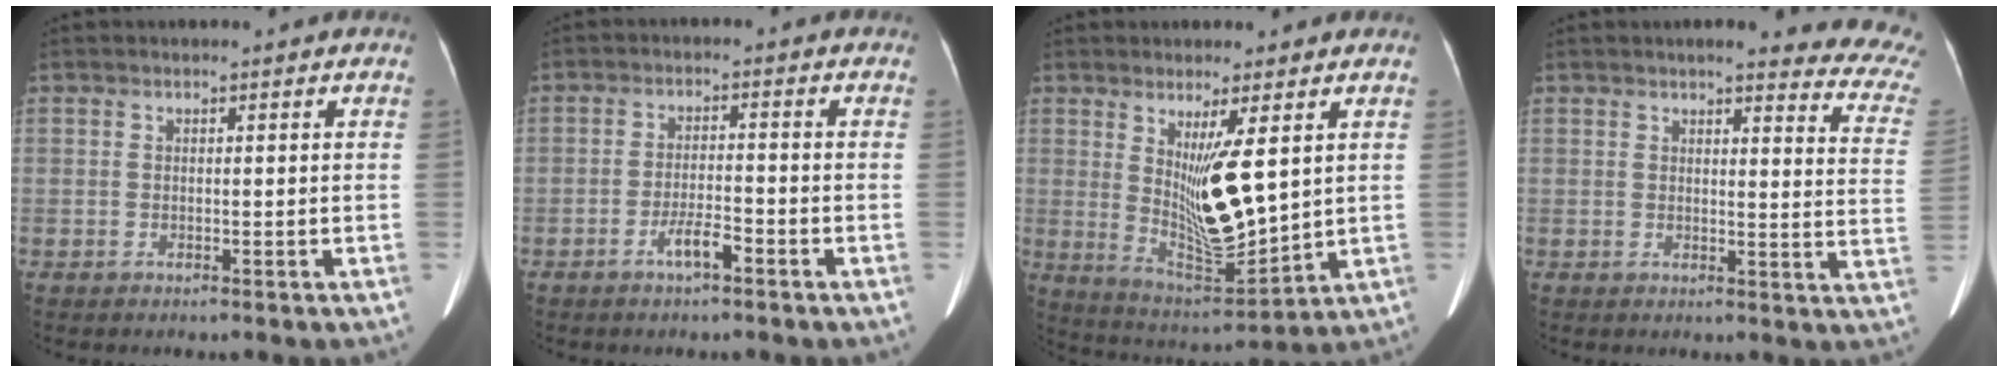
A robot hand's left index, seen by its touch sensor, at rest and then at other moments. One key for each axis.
{"total": 3.5, "fx": -2.2, "fy": 0.5, "fz": 2.7, "tx": -0.053, "ty": -0.001, "tz": -0.040}
{"total": 10.8, "fx": 2.5, "fy": 1.8, "fz": 10.3, "tx": -0.184, "ty": -0.027, "tz": 0.058}
{"total": 15.0, "fx": 13.5, "fy": 1.6, "fz": 6.2, "tx": -0.048, "ty": -0.059, "tz": 0.124}